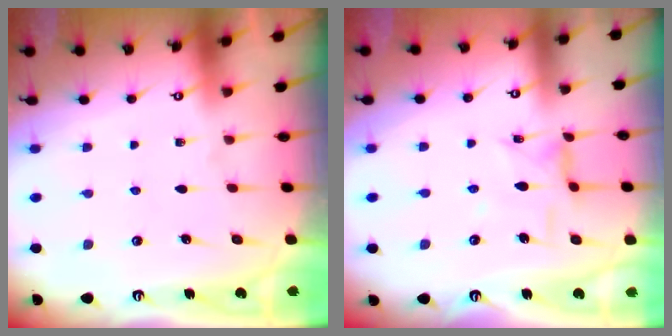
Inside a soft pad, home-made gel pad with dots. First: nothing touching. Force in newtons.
{"total": 4.4, "press": 4.4, "slide": 0.3}